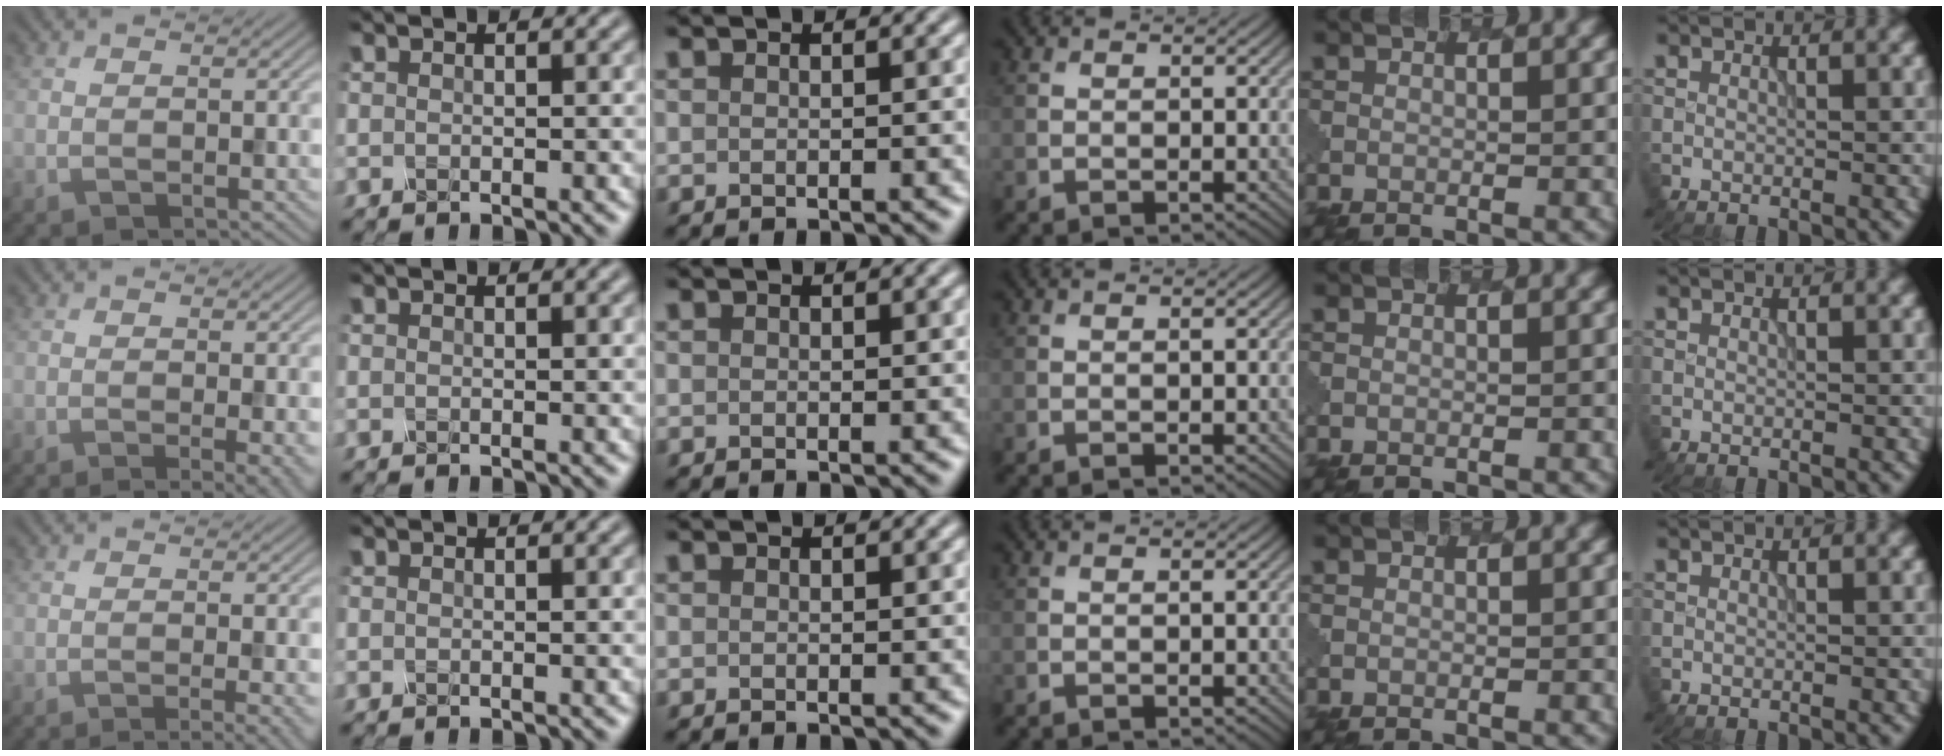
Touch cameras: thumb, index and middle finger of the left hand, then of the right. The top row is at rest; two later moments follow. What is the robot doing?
{"motion": "unscrew", "object": "spray bottle"}